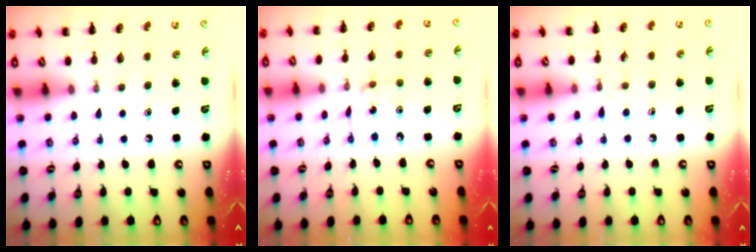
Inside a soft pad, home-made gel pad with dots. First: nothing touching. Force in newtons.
{"total": 1.0, "press": 1.0, "slide": 0.2}
{"total": 4.7, "press": 4.2, "slide": 2.0}